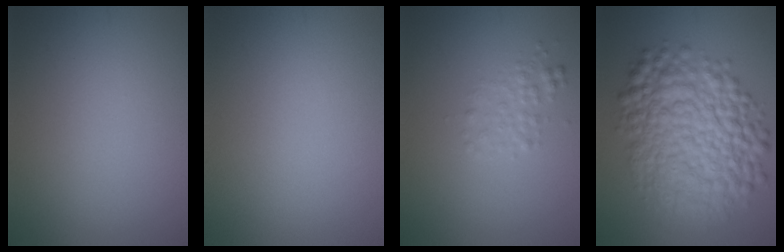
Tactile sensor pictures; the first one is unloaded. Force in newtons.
{"total": 0.0}
{"total": 1.6, "press": 1.6, "slide": 0.0}
{"total": 10.9, "press": 10.9, "slide": 0.2}